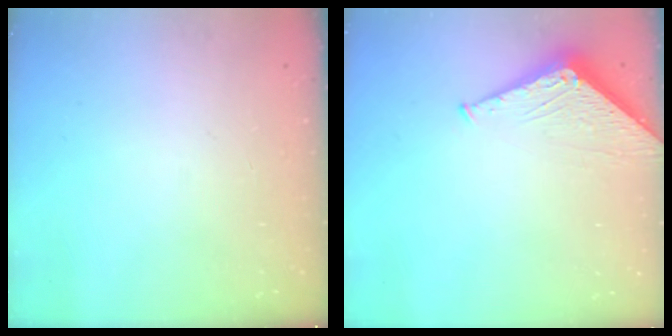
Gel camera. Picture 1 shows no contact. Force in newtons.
{"total": 4.9, "press": 4.8, "slide": 0.5}